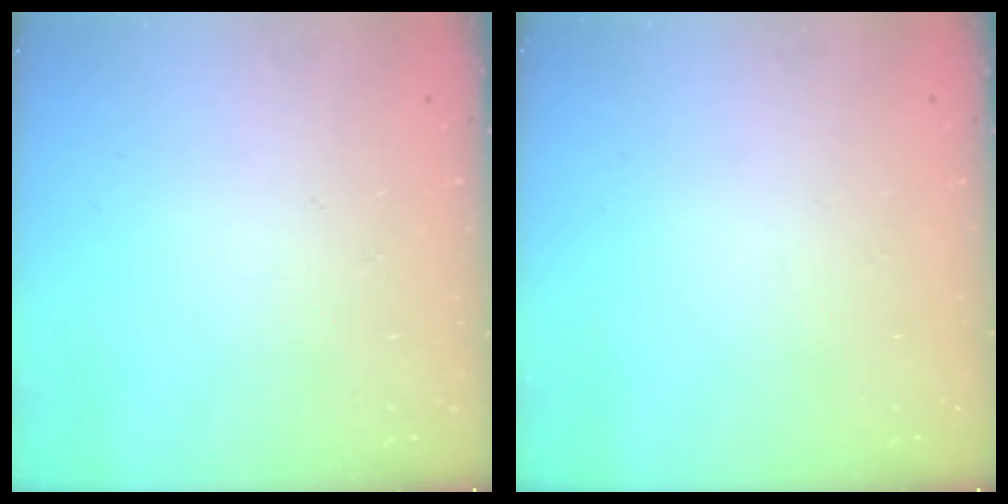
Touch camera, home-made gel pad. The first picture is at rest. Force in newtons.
{"total": 0.0}